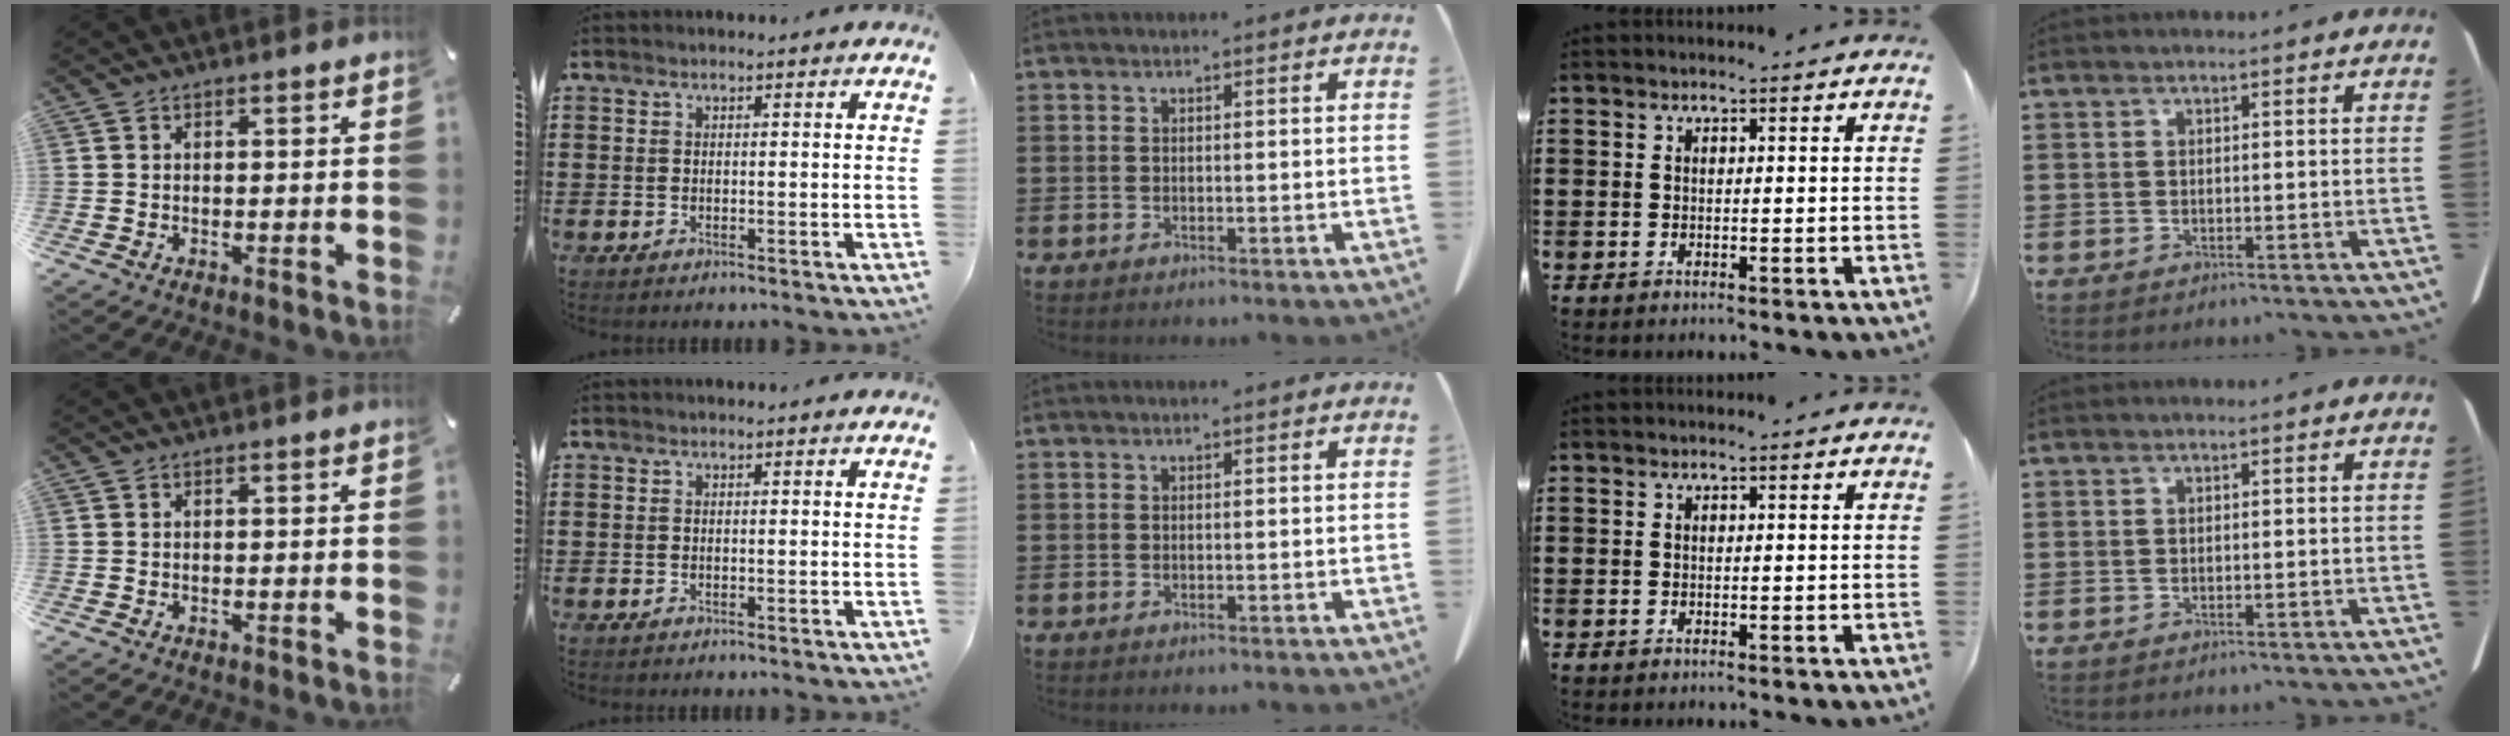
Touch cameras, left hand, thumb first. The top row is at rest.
{}